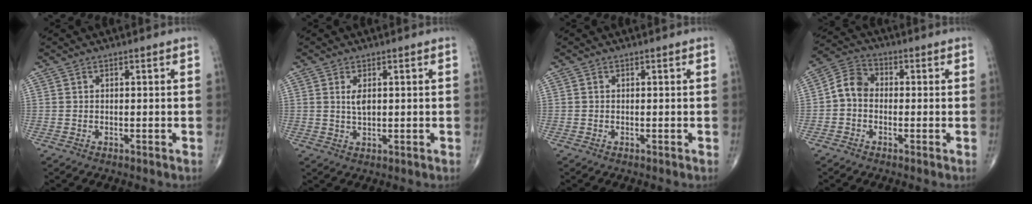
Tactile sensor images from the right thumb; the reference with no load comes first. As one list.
[{"total": 2.7, "force": [0.7, 1.2, 2.3], "torque": [-0.044, -0.005, 0.015]}, {"total": 0.0}, {"total": 5.7, "force": [-0.9, 4.5, 3.4], "torque": [-0.048, 0.021, -0.034]}]